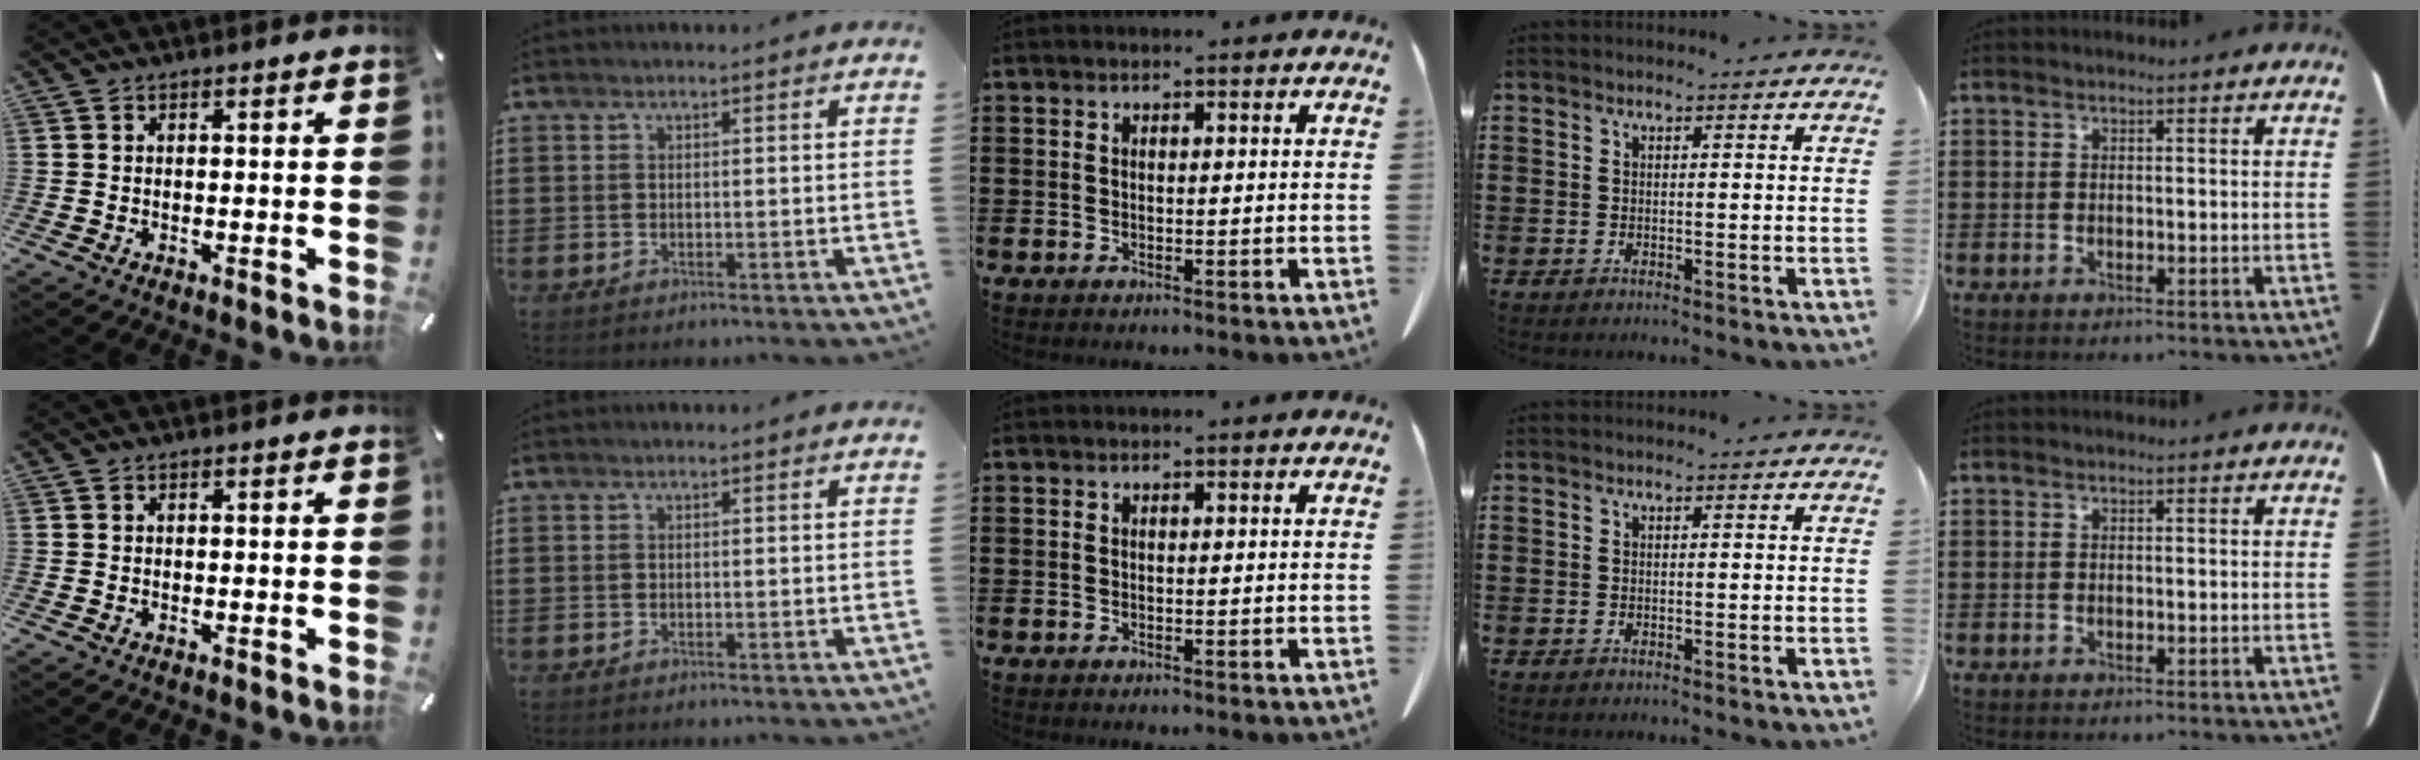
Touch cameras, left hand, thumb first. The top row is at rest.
{}